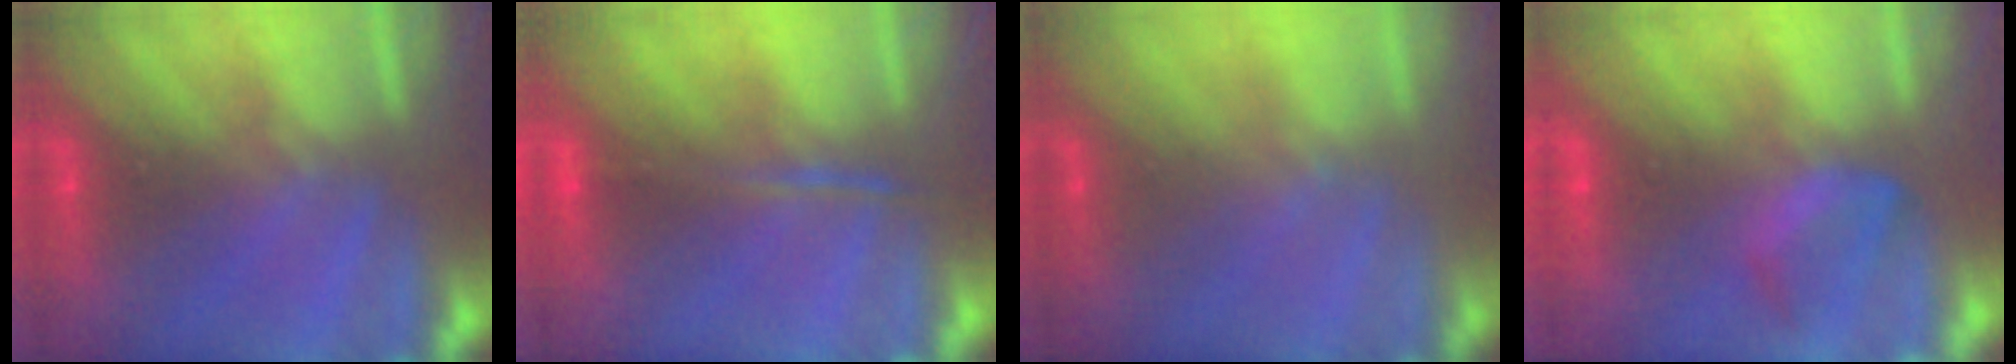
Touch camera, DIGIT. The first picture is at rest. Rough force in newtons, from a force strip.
{"total": 1.5}
{"total": 1.8}
{"total": 4.6}